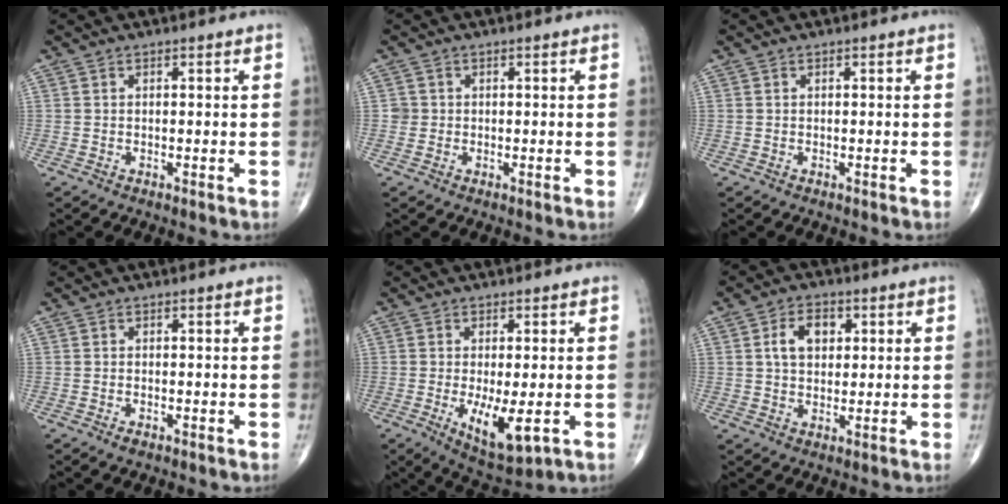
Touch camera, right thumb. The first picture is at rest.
{"total": 1.3, "force": [0.0, 1.3, 0.1], "torque": [0.007, 0.005, -0.003]}
{"total": 0.0}
{"total": 1.0, "force": [-0.6, 0.5, 0.7], "torque": [-0.011, 0.001, -0.009]}
{"total": 9.0, "force": [-2.1, 3.2, 8.1], "torque": [-0.135, -0.022, -0.024]}
{"total": 6.6, "force": [1.8, 4.5, 4.5], "torque": [-0.060, 0.004, 0.028]}